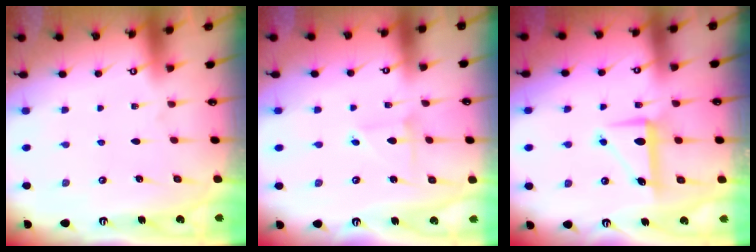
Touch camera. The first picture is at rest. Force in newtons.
{"total": 2.4, "press": 2.4, "slide": 0.2}
{"total": 7.9, "press": 7.8, "slide": 1.0}